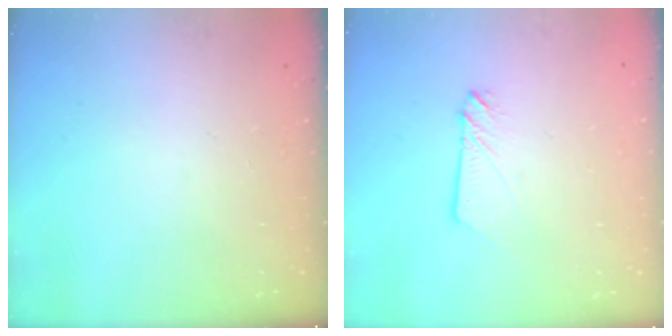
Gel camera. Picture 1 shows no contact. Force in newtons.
{"total": 2.5, "press": 2.5, "slide": 0.3}